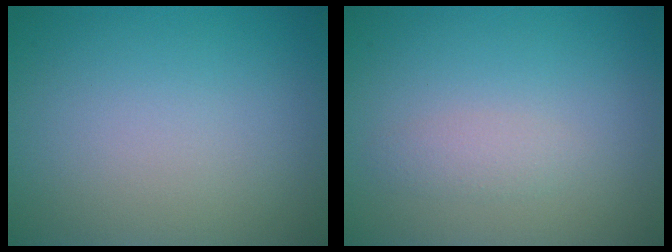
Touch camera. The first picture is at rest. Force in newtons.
{"total": 1.1, "press": 1.1, "slide": 0.0}